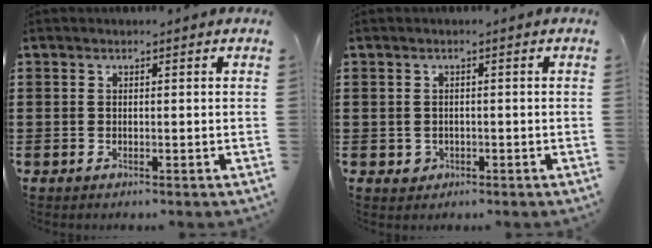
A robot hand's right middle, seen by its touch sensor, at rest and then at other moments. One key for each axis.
{"total": 1.1, "fx": -0.4, "fy": 0.9, "fz": 0.4, "tx": -0.011, "ty": 0.001, "tz": -0.008}